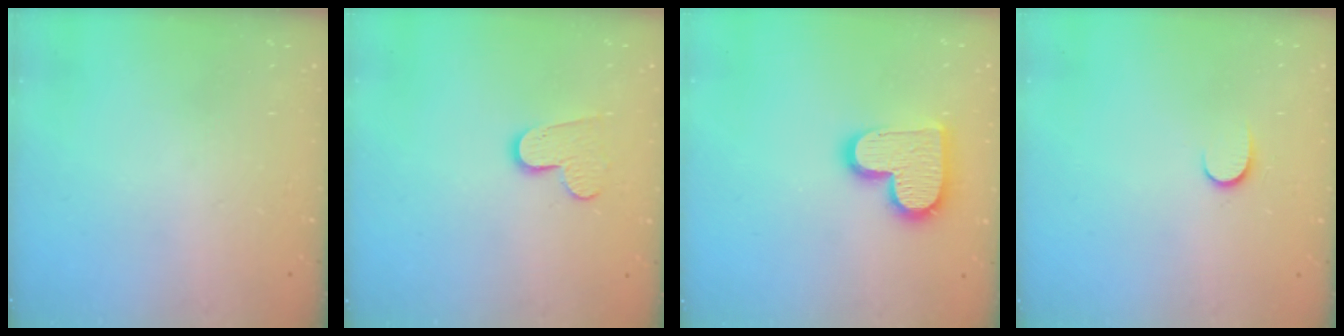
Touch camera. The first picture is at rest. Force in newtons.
{"total": 8.5, "press": 8.5, "slide": 0.5}
{"total": 14.2, "press": 14.2, "slide": 0.9}
{"total": 5.7, "press": 5.7, "slide": 0.5}